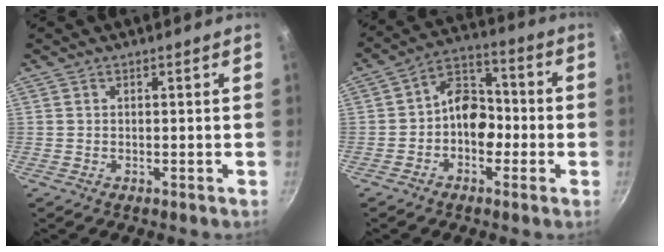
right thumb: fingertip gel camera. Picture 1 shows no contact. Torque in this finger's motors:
{"motor_torque": [1.03, 0.94, 0.63, -0.56, 0.07]}